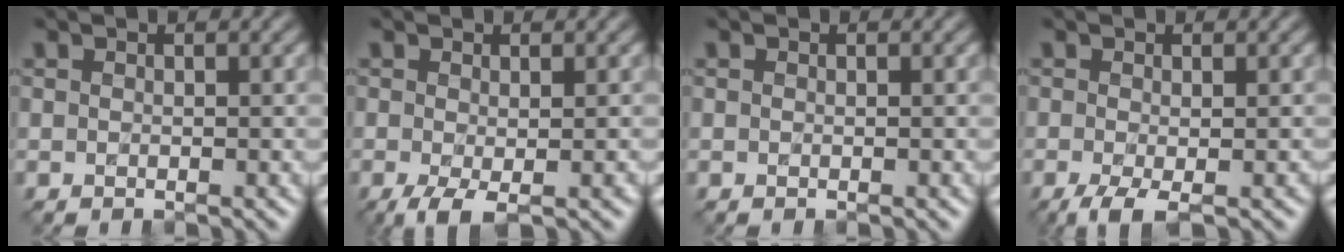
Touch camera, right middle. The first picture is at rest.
{"total": 2.7, "force": [-1.2, 0.7, 2.3], "torque": [-0.047, -0.006, -0.024]}
{"total": 0.0}
{"total": 2.7, "force": [-1.5, 0.6, 2.2], "torque": [-0.044, -0.005, -0.032]}